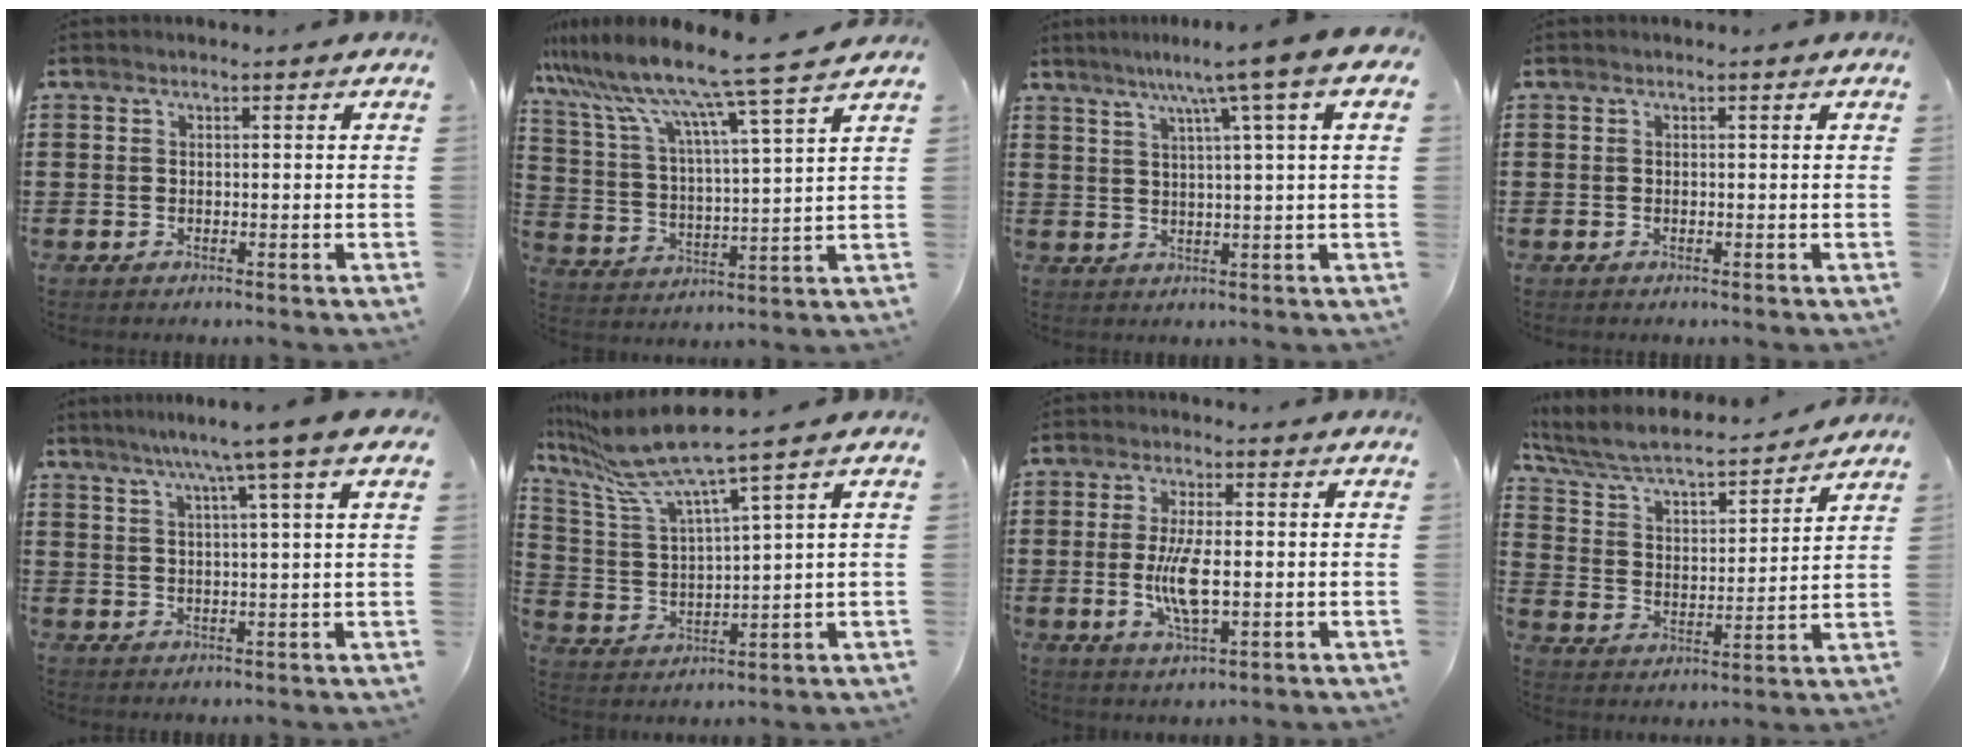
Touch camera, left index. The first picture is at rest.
{"total": 9.7, "force": [8.3, -1.0, 4.8], "torque": [-0.129, -0.058, 0.131]}
{"total": 7.6, "force": [3.7, -0.9, 6.6], "torque": [-0.129, -0.012, 0.053]}
{"total": 0.0}
{"total": 6.3, "force": [4.0, -0.9, 4.8], "torque": [-0.105, -0.010, 0.063]}
{"total": 8.8, "force": [7.0, 0.0, 5.3], "torque": [-0.141, -0.044, 0.114]}
{"total": 7.3, "force": [-0.8, 2.3, 6.9], "torque": [-0.156, -0.010, -0.023]}
{"total": 5.5, "force": [4.9, 0.8, 2.4], "torque": [-0.070, -0.039, 0.075]}